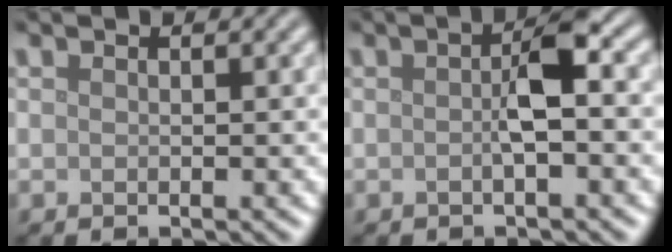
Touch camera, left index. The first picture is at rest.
{"total": 2.9, "force": [-0.1, 0.4, 2.9], "torque": [-0.050, 0.010, -0.005]}